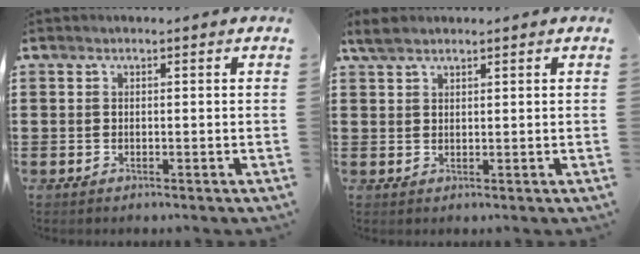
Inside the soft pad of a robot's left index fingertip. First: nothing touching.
{"total": 2.5, "force": [1.8, 0.8, 1.4], "torque": [-0.031, 0.004, 0.035]}